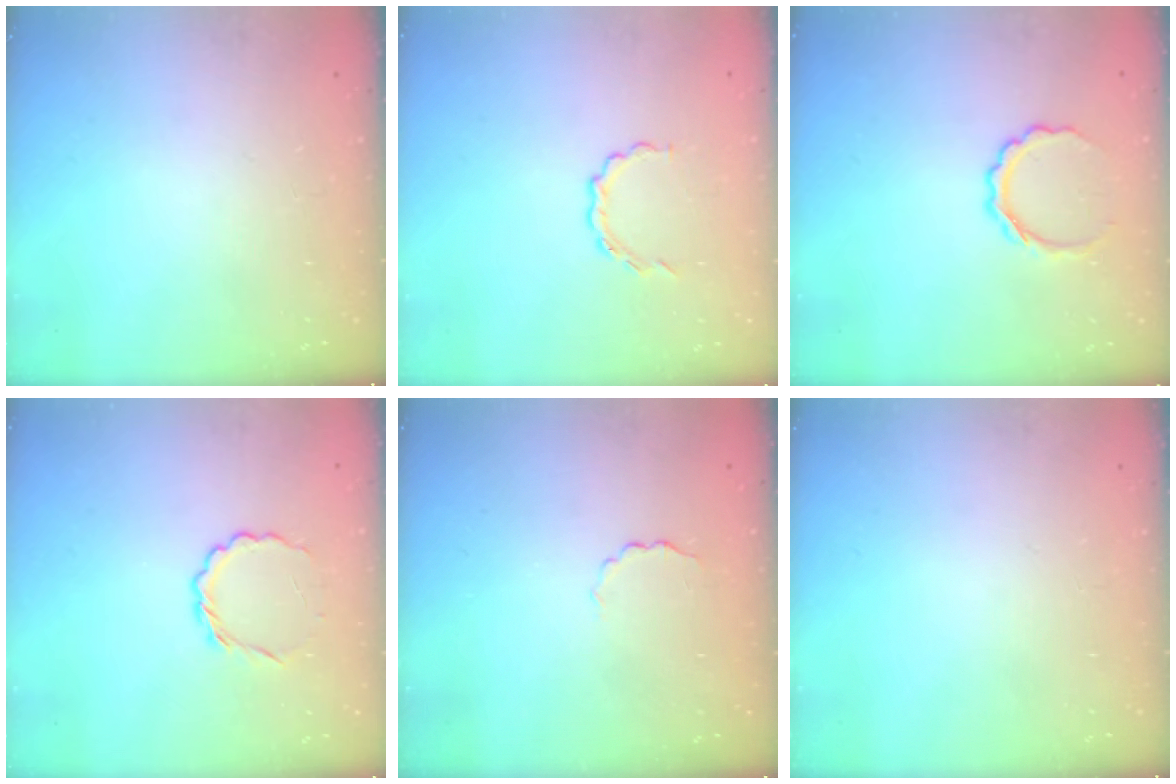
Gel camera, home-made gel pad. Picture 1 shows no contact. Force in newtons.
{"total": 3.4, "press": 3.2, "slide": 1.1}
{"total": 6.1, "press": 6.0, "slide": 1.2}
{"total": 3.9, "press": 3.7, "slide": 1.3}
{"total": 2.2, "press": 2.2, "slide": 0.6}
{"total": 0.0}